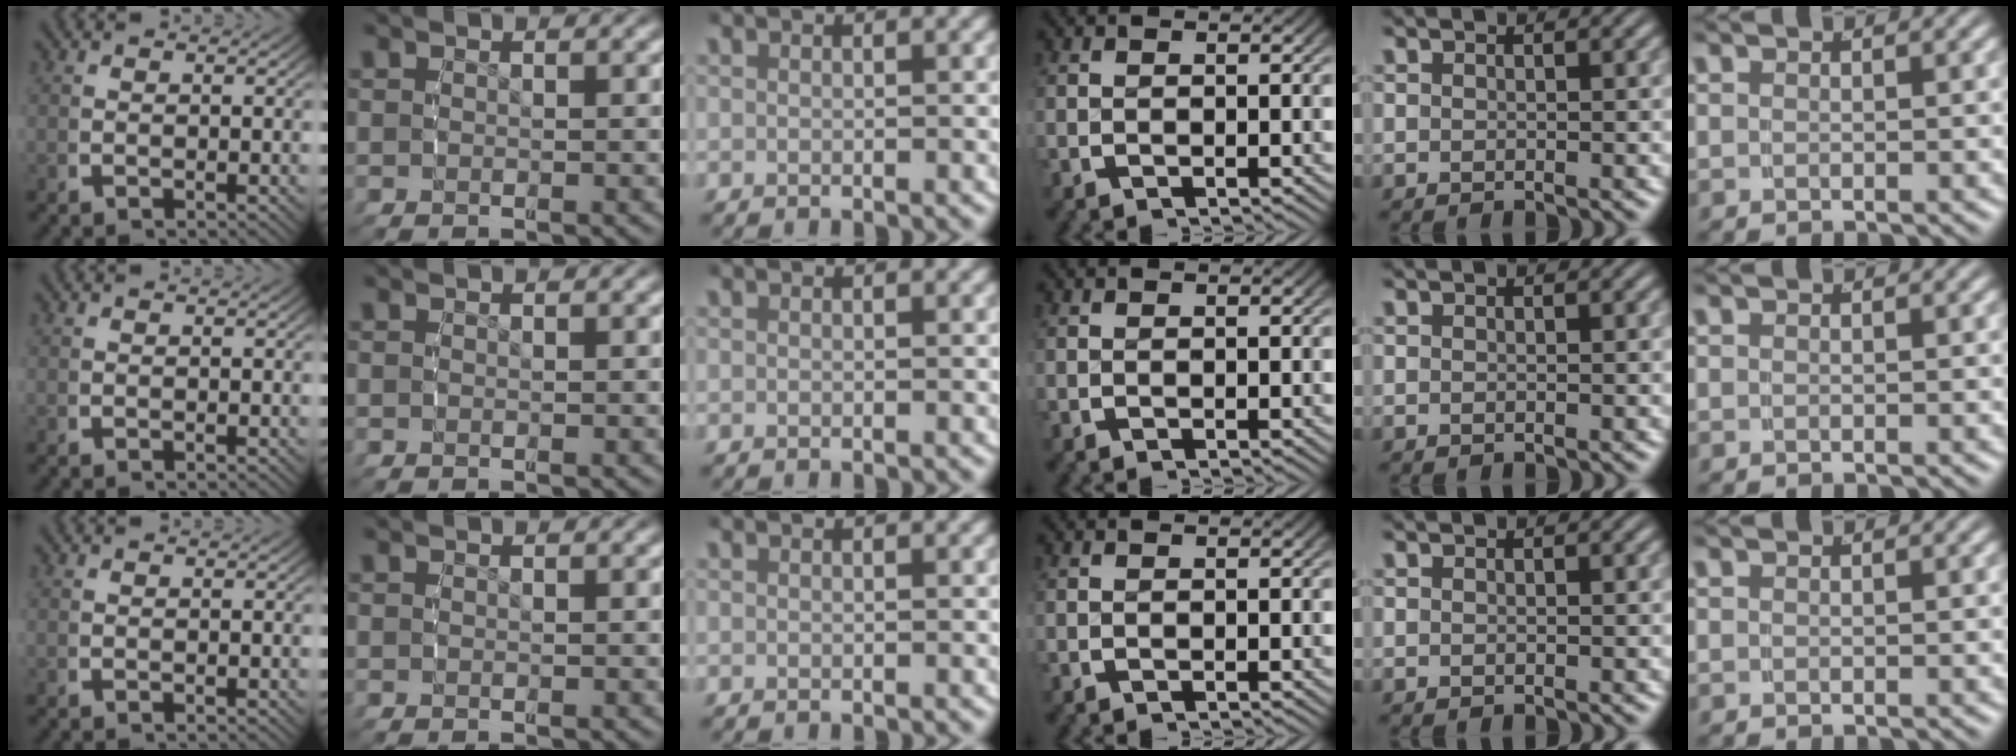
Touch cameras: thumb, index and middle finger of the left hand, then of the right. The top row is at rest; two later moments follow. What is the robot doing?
{"motion": "reach", "object": "coat"}